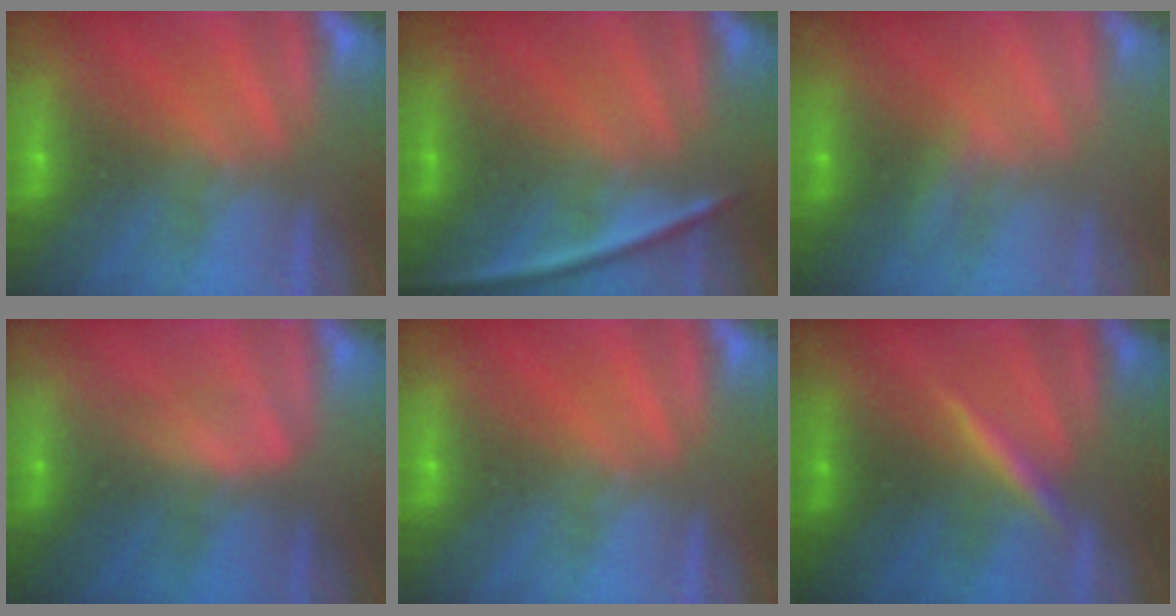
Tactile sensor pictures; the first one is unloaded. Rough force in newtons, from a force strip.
{"total": 2.3}
{"total": 2.1}
{"total": 2.6}
{"total": 0.0}
{"total": 3.4}